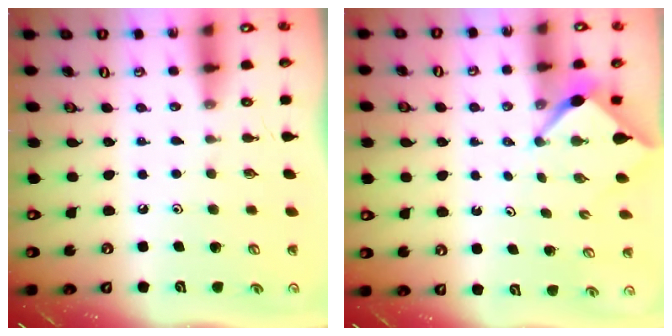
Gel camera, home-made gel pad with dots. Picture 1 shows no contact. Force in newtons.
{"total": 2.6, "press": 2.6, "slide": 0.3}